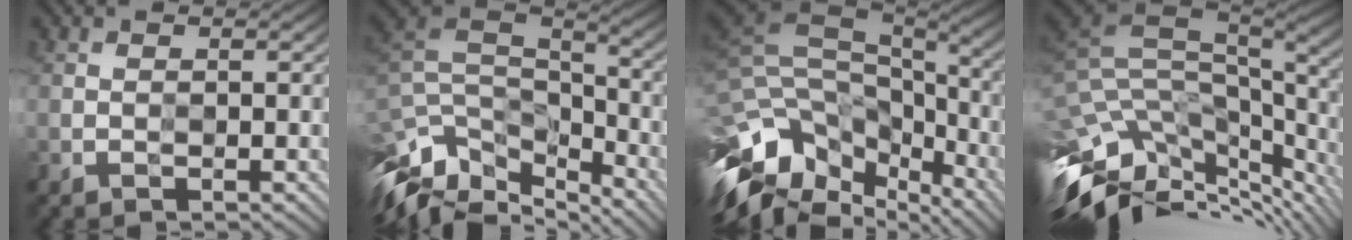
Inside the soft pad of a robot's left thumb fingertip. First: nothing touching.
{"total": 12.9, "force": [-7.8, 6.2, 8.2], "torque": [-0.229, -0.011, -0.135]}
{"total": 14.3, "force": [-5.9, 7.9, 10.4], "torque": [-0.246, -0.015, -0.081]}
{"total": 14.4, "force": [-2.5, 6.4, 12.6], "torque": [-0.271, -0.012, -0.032]}